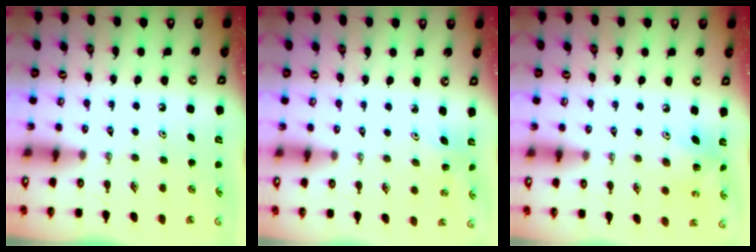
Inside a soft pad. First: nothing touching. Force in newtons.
{"total": 3.0, "press": 2.2, "slide": 2.0}
{"total": 7.4, "press": 7.4, "slide": 0.1}